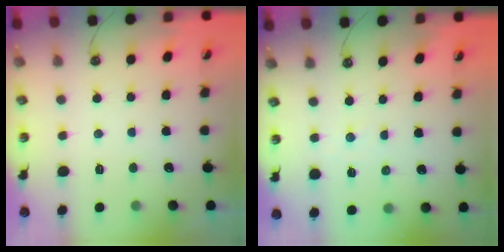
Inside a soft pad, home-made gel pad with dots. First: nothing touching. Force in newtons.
{"total": 1.1, "press": 1.1, "slide": 0.2}